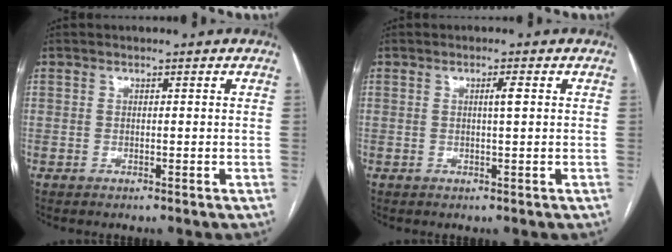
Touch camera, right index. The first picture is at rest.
{"total": 1.6, "force": [0.4, -0.1, 1.5], "torque": [-0.026, 0.001, 0.006]}